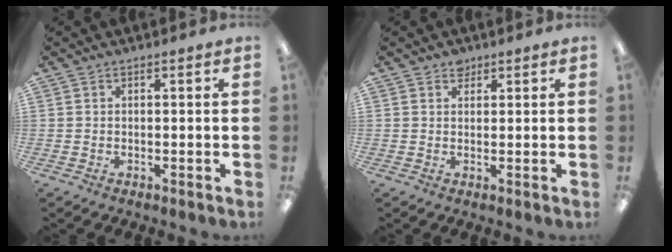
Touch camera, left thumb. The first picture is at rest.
{"total": 2.1, "force": [1.7, 1.3, 0.4], "torque": [-0.001, -0.003, 0.030]}